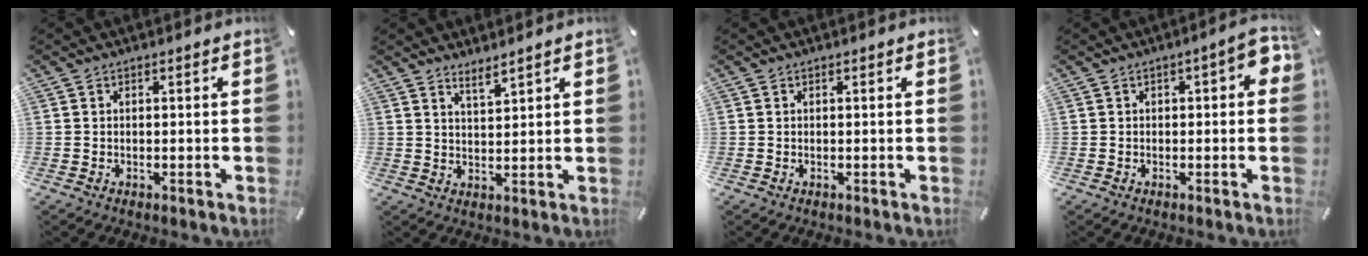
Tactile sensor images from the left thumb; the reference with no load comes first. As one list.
[{"total": 3.2, "force": [3.0, 0.1, 1.0], "torque": [-0.023, -0.018, 0.055]}, {"total": 0.0}, {"total": 5.4, "force": [0.2, 2.3, 4.9], "torque": [-0.063, 0.006, 0.000]}]